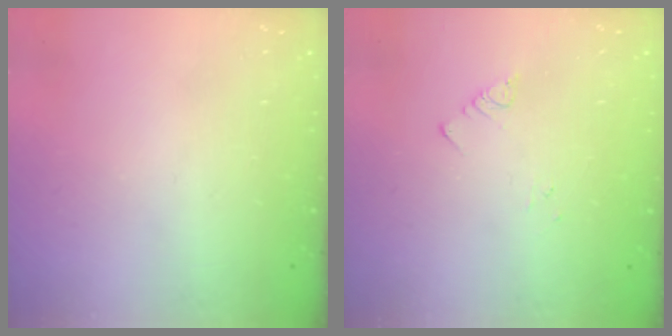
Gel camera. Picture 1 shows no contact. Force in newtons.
{"total": 1.9, "press": 1.9, "slide": 0.2}